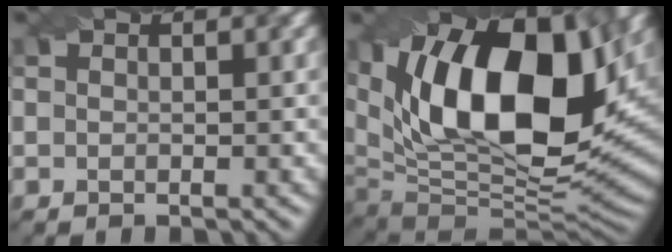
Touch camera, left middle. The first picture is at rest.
{"total": 17.4, "force": [5.0, 9.2, 13.9], "torque": [-0.223, 0.015, 0.087]}